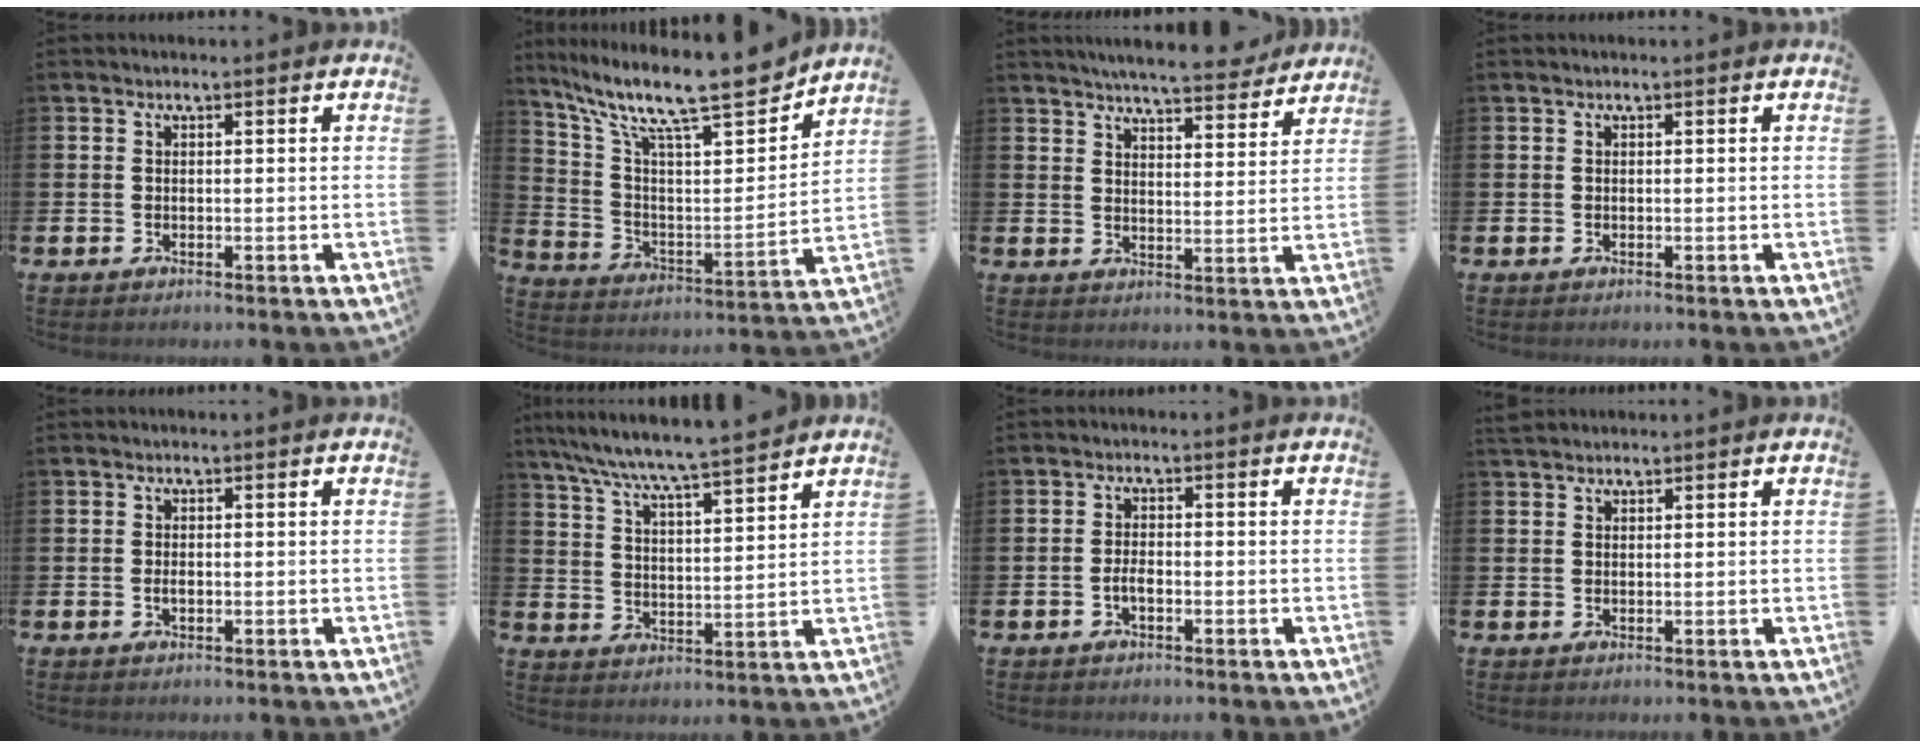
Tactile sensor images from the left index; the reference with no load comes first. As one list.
[{"total": 13.4, "force": [11.1, 2.9, 6.9], "torque": [-0.160, -0.080, 0.184]}, {"total": 6.5, "force": [6.3, 0.5, 1.6], "torque": [-0.041, -0.037, 0.110]}, {"total": 0.0}, {"total": 0.8, "force": [-0.2, 0.4, 0.7], "torque": [-0.021, 0.005, -0.004]}, {"total": 7.4, "force": [7.0, -0.1, 2.2], "torque": [-0.074, -0.048, 0.122]}, {"total": 1.8, "force": [-0.8, 0.9, 1.5], "torque": [-0.027, 0.002, -0.015]}, {"total": 1.4, "force": [1.3, 0.4, 0.2], "torque": [-0.004, 0.004, 0.024]}]